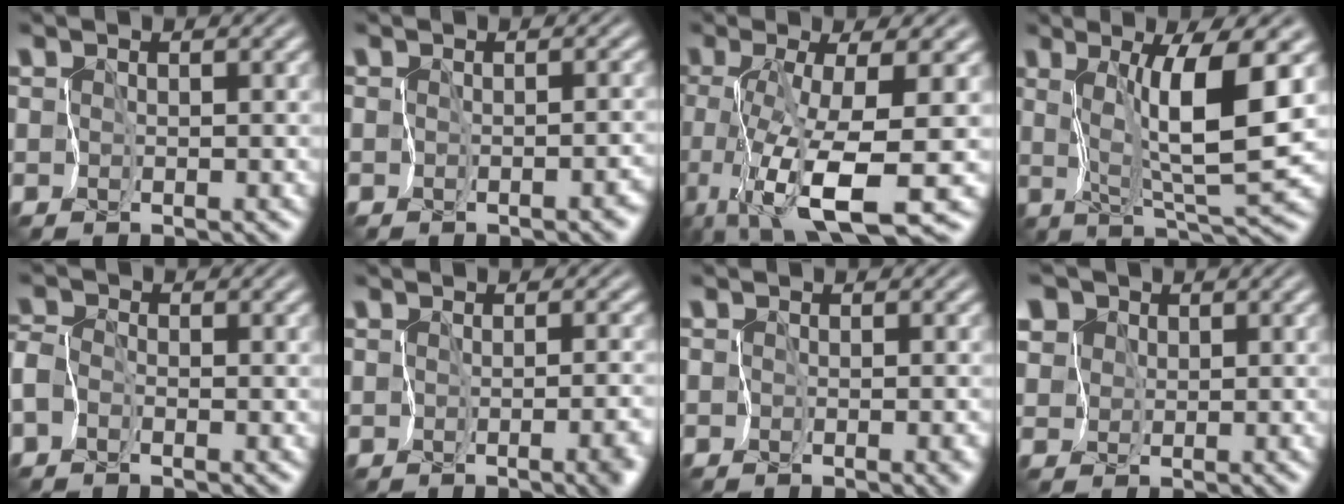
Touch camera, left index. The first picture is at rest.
{"total": 1.7, "force": [-1.2, 0.9, 0.7], "torque": [0.014, -0.003, -0.011]}
{"total": 9.0, "force": [-2.9, 1.6, 8.3], "torque": [-0.153, -0.015, -0.048]}
{"total": 5.8, "force": [1.6, 0.3, 5.5], "torque": [-0.101, -0.013, 0.035]}
{"total": 2.3, "force": [-1.4, 1.4, 1.1], "torque": [-0.024, 0.000, -0.036]}
{"total": 2.7, "force": [-1.6, 1.0, 2.0], "torque": [-0.006, -0.007, -0.013]}
{"total": 2.1, "force": [-1.0, 1.1, 1.4], "torque": [-0.002, -0.007, -0.009]}
{"total": 8.9, "force": [4.9, 6.4, 3.8], "torque": [-0.092, 0.028, 0.060]}